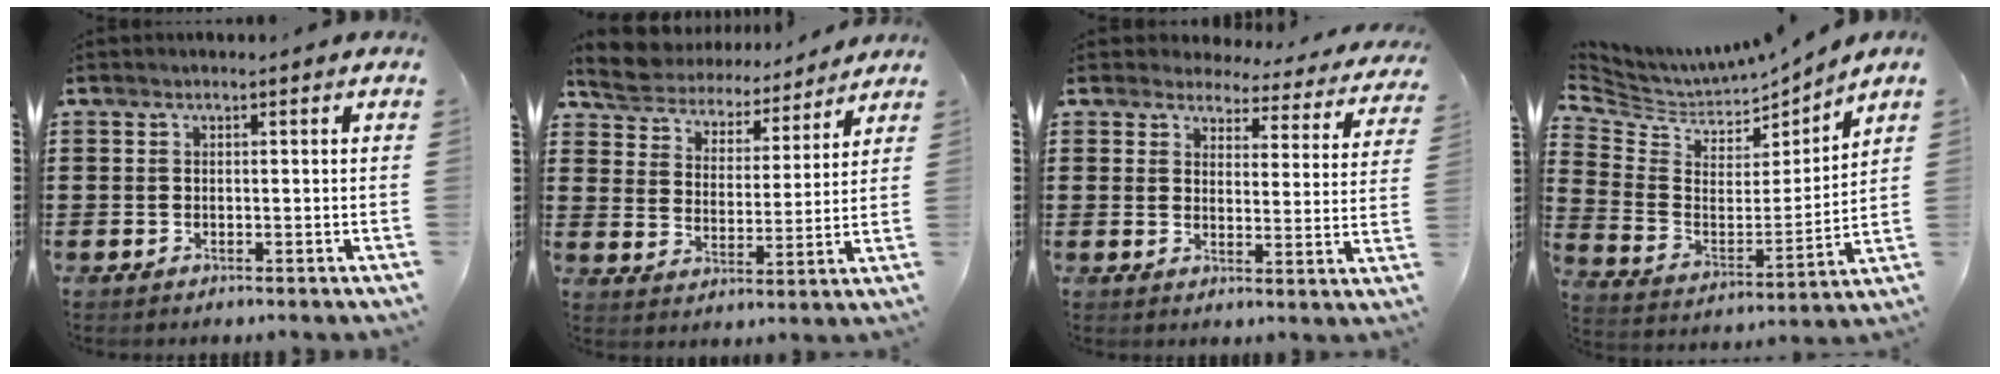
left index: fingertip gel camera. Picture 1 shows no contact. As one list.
[{"total": 6.1, "force": [6.1, 0.4, 0.0], "torque": [-0.035, -0.045, 0.104]}, {"total": 4.1, "force": [3.9, 0.9, 0.7], "torque": [-0.028, -0.027, 0.065]}, {"total": 4.9, "force": [4.4, 2.1, 0.6], "torque": [-0.045, -0.040, 0.072]}]